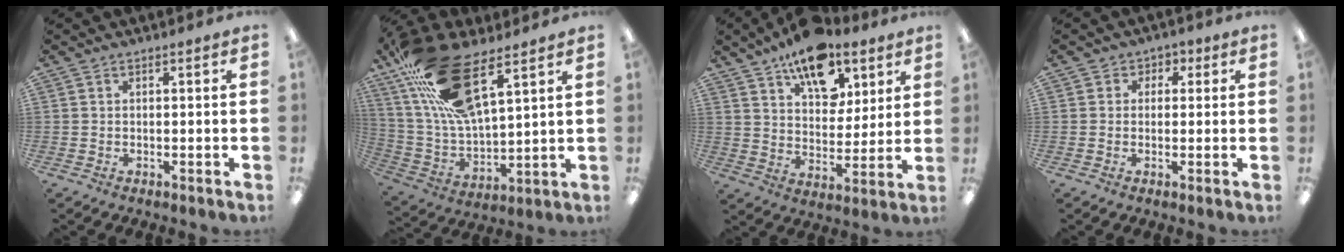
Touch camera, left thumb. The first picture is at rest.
{"total": 22.4, "force": [13.7, 8.1, 15.7], "torque": [-0.316, -0.053, 0.240]}
{"total": 15.9, "force": [10.7, 8.6, 8.0], "torque": [-0.117, -0.054, 0.189]}
{"total": 2.7, "force": [-0.1, 2.6, 0.8], "torque": [-0.007, 0.009, -0.004]}